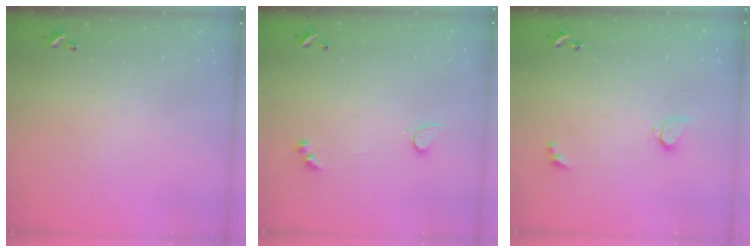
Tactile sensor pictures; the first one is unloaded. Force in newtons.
{"total": 2.9, "press": 2.6, "slide": 1.3}
{"total": 2.6, "press": 2.6, "slide": 0.2}